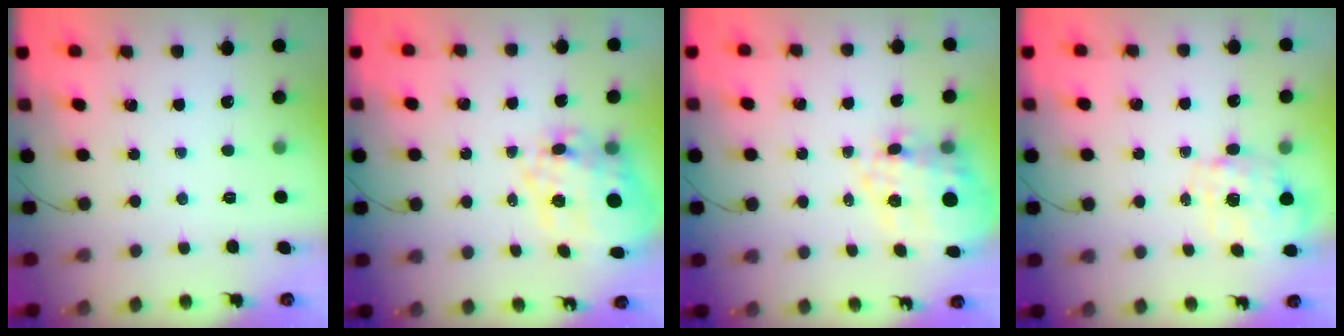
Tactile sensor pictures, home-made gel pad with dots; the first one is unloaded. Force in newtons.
{"total": 15.1, "press": 14.7, "slide": 3.4}
{"total": 15.3, "press": 14.9, "slide": 3.6}
{"total": 2.8, "press": 2.7, "slide": 0.9}